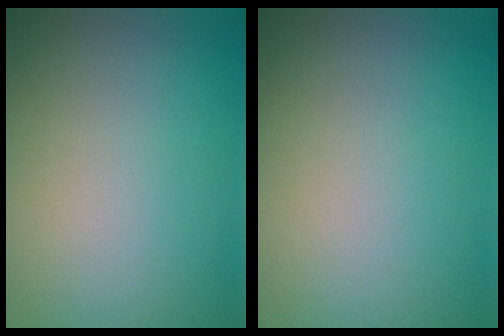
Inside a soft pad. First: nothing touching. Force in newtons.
{"total": 0.0}